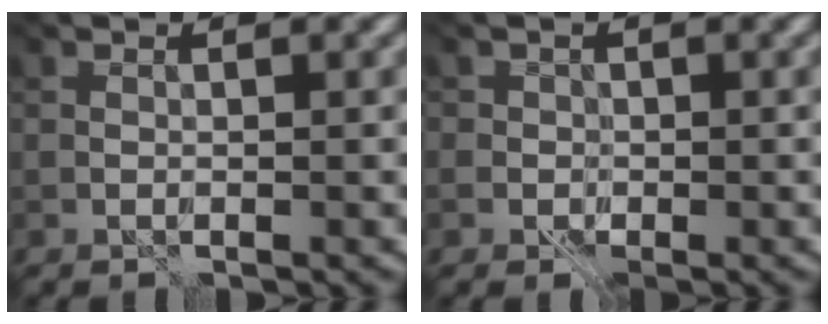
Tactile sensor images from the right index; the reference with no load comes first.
{"total": 1.4, "force": [0.3, 1.3, -0.3], "torque": [0.031, 0.004, -0.011]}